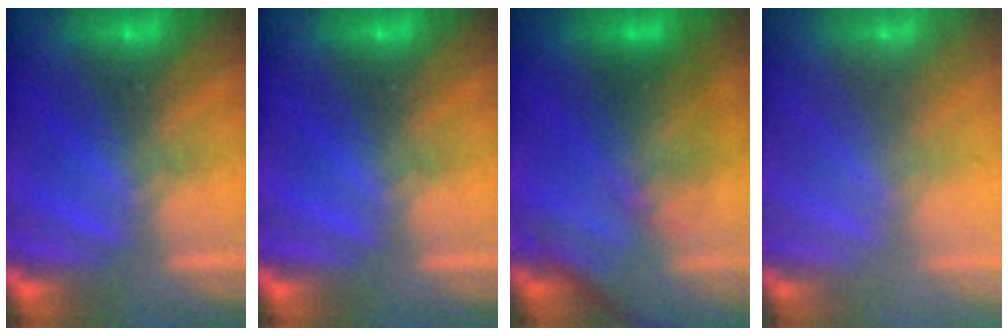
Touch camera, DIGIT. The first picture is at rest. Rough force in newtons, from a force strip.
{"total": 0.0}
{"total": 2.8}
{"total": 2.6}